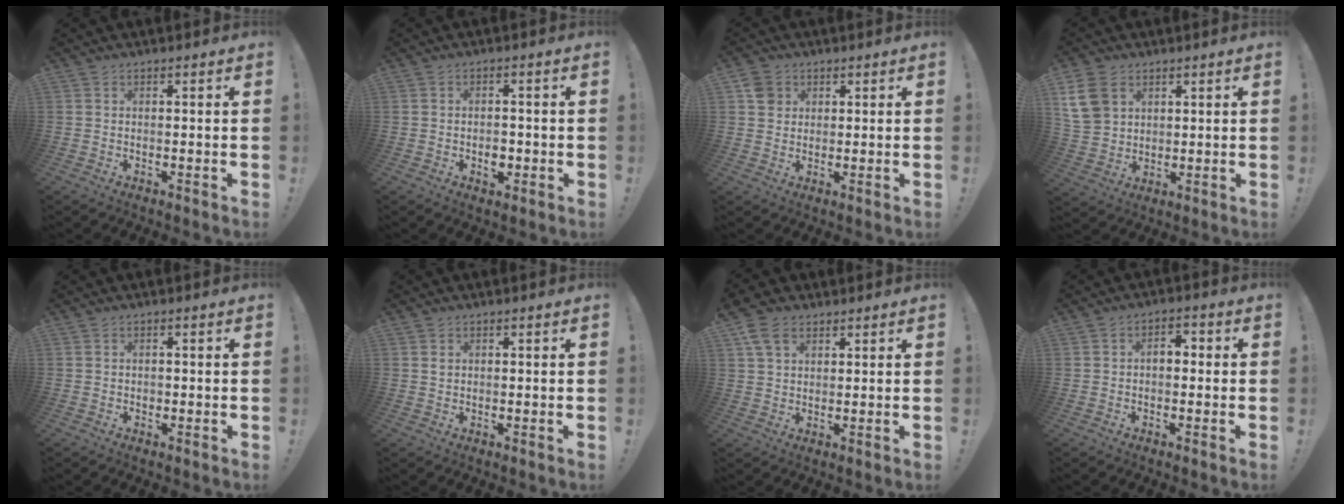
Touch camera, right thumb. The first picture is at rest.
{"total": 3.6, "force": [-1.0, 2.8, 2.1], "torque": [-0.009, 0.000, -0.020]}
{"total": 4.6, "force": [1.8, 4.1, 1.2], "torque": [-0.010, 0.000, 0.035]}
{"total": 10.7, "force": [5.2, 7.8, 5.1], "torque": [-0.101, -0.009, 0.105]}
{"total": 0.6, "force": [-0.2, 0.5, 0.3], "torque": [-0.004, 0.002, -0.003]}
{"total": 1.0, "force": [0.7, 0.7, 0.0], "torque": [0.008, 0.001, 0.011]}
{"total": 7.1, "force": [3.9, 4.5, 3.8], "torque": [-0.072, -0.004, 0.080]}
{"total": 3.9, "force": [-0.6, 2.4, 3.0], "torque": [-0.045, 0.009, -0.015]}